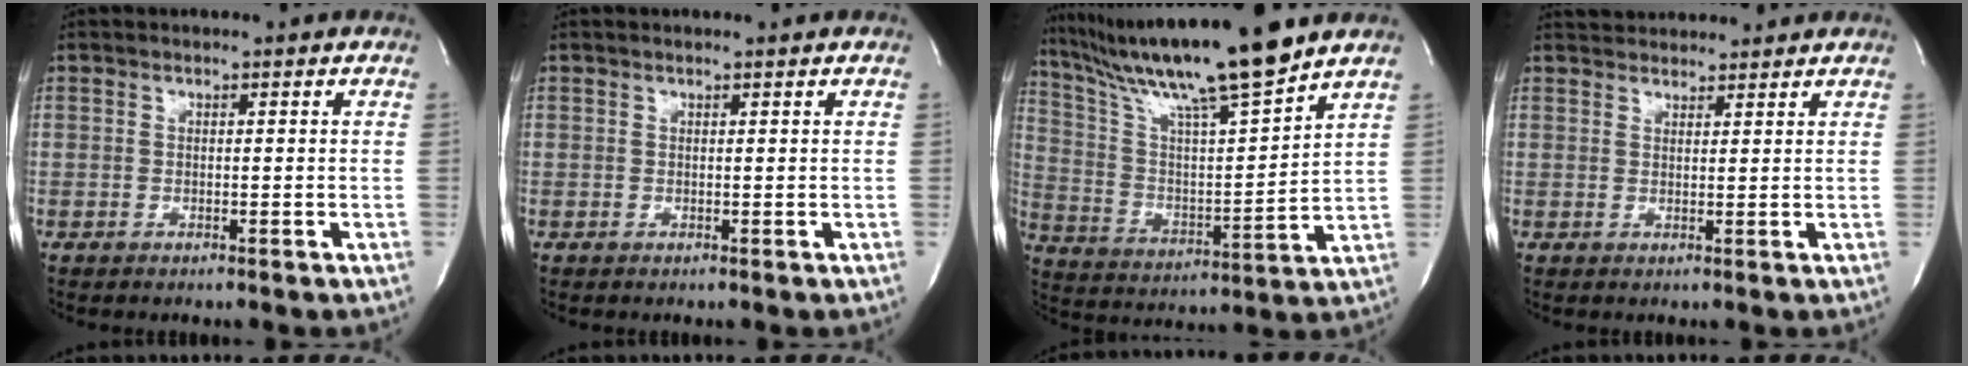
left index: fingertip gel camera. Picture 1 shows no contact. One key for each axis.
{"total": 0.6, "fx": 0.5, "fy": -0.1, "fz": 0.3, "tx": -0.009, "ty": 0.001, "tz": 0.010}
{"total": 18.3, "fx": 15.0, "fy": -0.8, "fz": 10.4, "tx": -0.187, "ty": -0.002, "tz": 0.263}
{"total": 6.0, "fx": 5.8, "fy": 1.4, "fz": 0.8, "tx": -0.010, "ty": 0.029, "tz": 0.080}